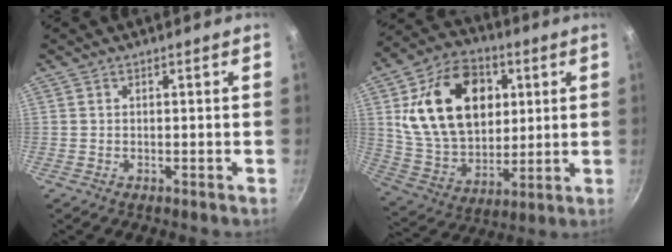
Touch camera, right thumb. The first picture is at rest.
{"total": 23.3, "force": [5.9, 16.2, 15.7], "torque": [-0.236, -0.006, 0.107]}